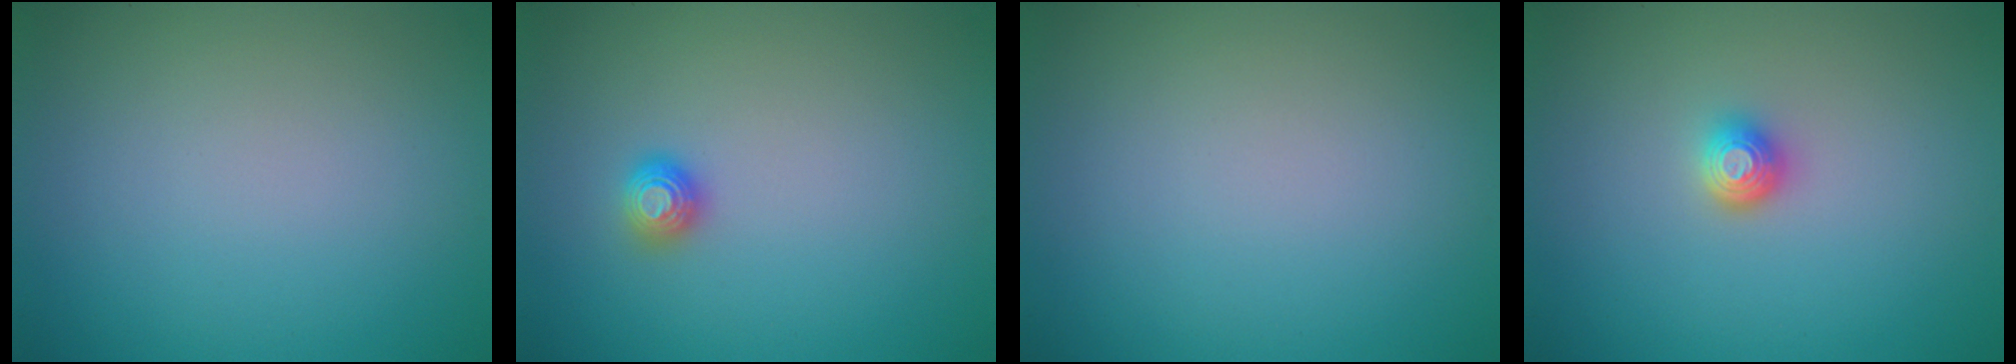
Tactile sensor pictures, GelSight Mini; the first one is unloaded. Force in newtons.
{"total": 1.1, "press": 1.1, "slide": 0.2}
{"total": 0.0}
{"total": 1.5, "press": 1.3, "slide": 0.8}